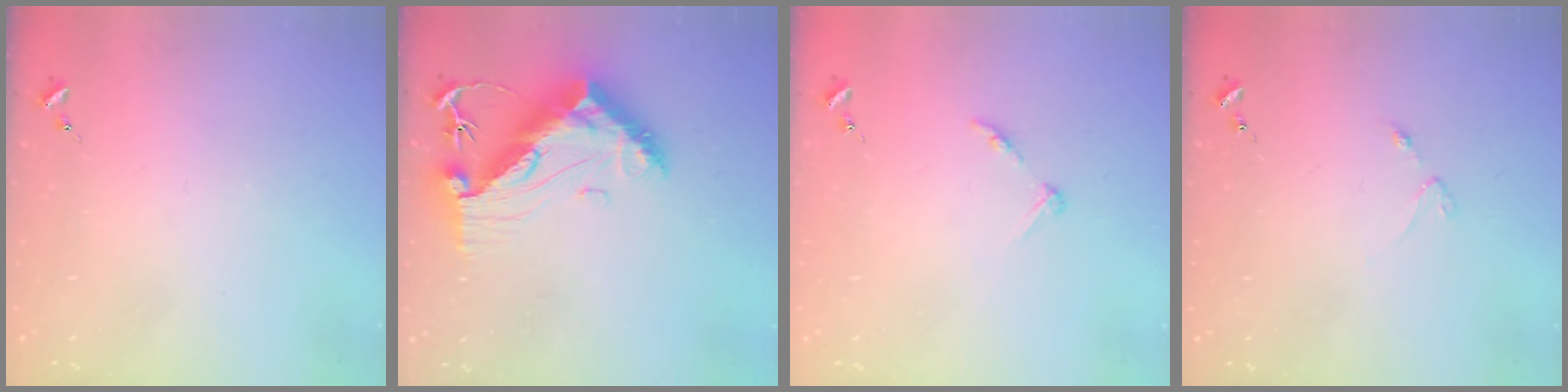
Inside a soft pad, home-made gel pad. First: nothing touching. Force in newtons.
{"total": 14.8, "press": 14.7, "slide": 1.3}
{"total": 5.2, "press": 5.2, "slide": 0.6}
{"total": 2.5, "press": 2.4, "slide": 0.4}